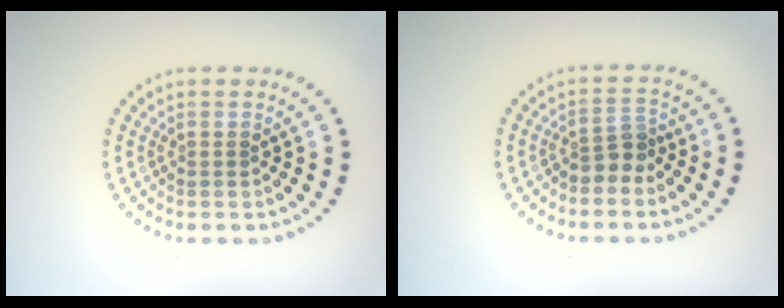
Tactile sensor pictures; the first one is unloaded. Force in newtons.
{"total": 2.3, "press": 1.8, "slide": 1.5}